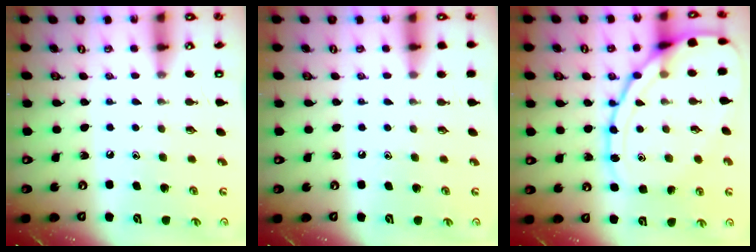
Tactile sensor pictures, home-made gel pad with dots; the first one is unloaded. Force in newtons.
{"total": 0.0}
{"total": 15.8, "press": 15.8, "slide": 0.9}